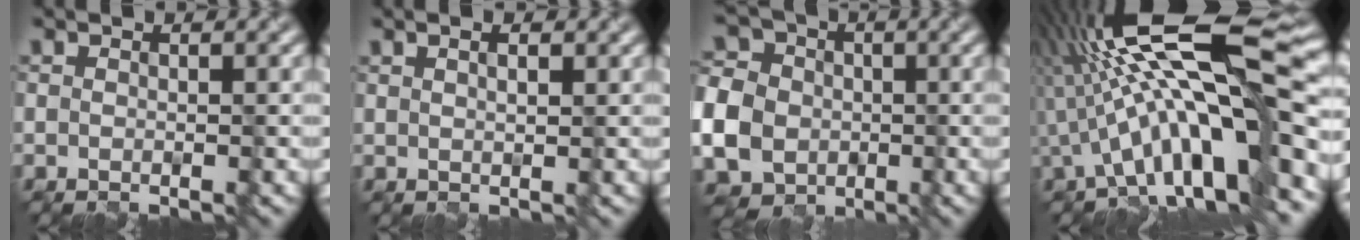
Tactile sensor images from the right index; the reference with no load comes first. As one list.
[{"total": 1.7, "force": [1.2, 0.6, 1.0], "torque": [-0.004, 0.001, 0.007]}, {"total": 9.4, "force": [-2.0, 8.2, 4.1], "torque": [-0.102, -0.005, -0.061]}, {"total": 15.7, "force": [-0.1, 4.0, 15.2], "torque": [-0.237, 0.027, -0.003]}]